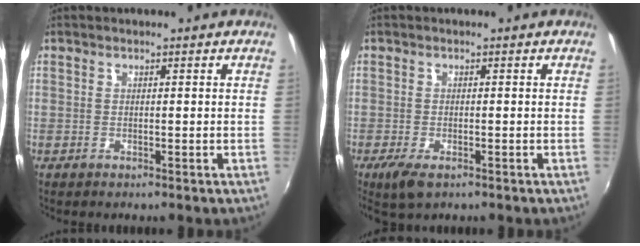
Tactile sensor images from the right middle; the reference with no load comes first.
{"total": 4.0, "force": [-2.3, 1.6, 2.8], "torque": [-0.062, -0.015, -0.042]}